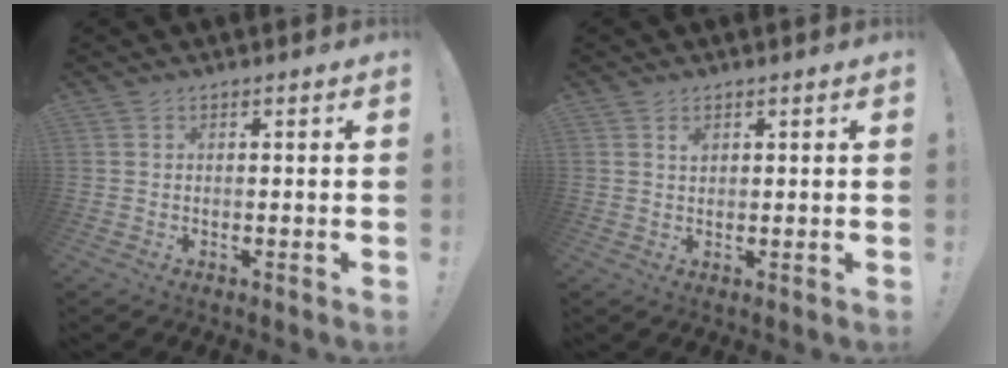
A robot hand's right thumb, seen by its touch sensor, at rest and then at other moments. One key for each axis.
{"total": 1.2, "fx": 0.8, "fy": 0.7, "fz": 0.5, "tx": 0.006, "ty": -0.007, "tz": 0.013}